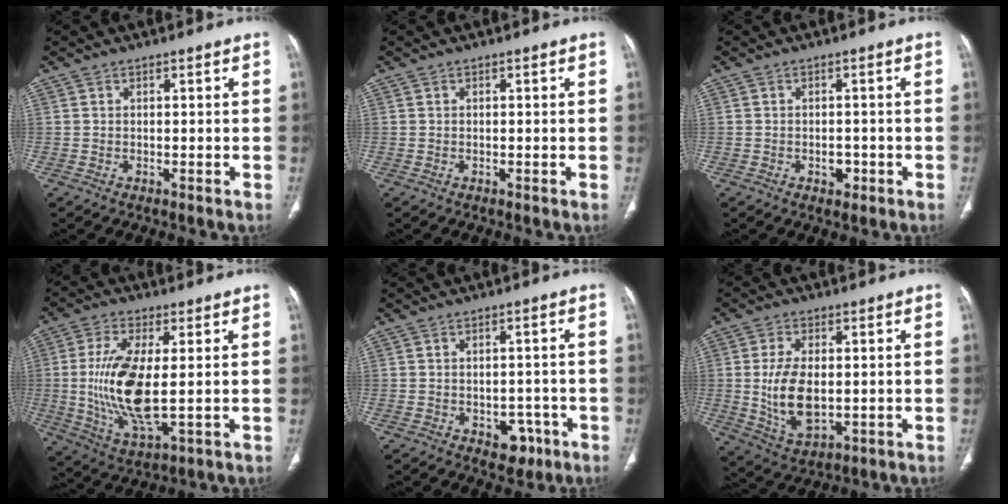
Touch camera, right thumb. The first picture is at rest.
{"total": 0.0}
{"total": 2.4, "force": [-1.0, 1.7, 1.4], "torque": [-0.009, 0.005, -0.009]}
{"total": 14.2, "force": [0.0, 5.3, 13.2], "torque": [-0.278, -0.018, 0.008]}
{"total": 4.3, "force": [-1.8, 3.1, 2.5], "torque": [-0.008, 0.008, -0.014]}
{"total": 10.7, "force": [-0.1, 6.0, 8.9], "torque": [-0.163, -0.011, 0.011]}